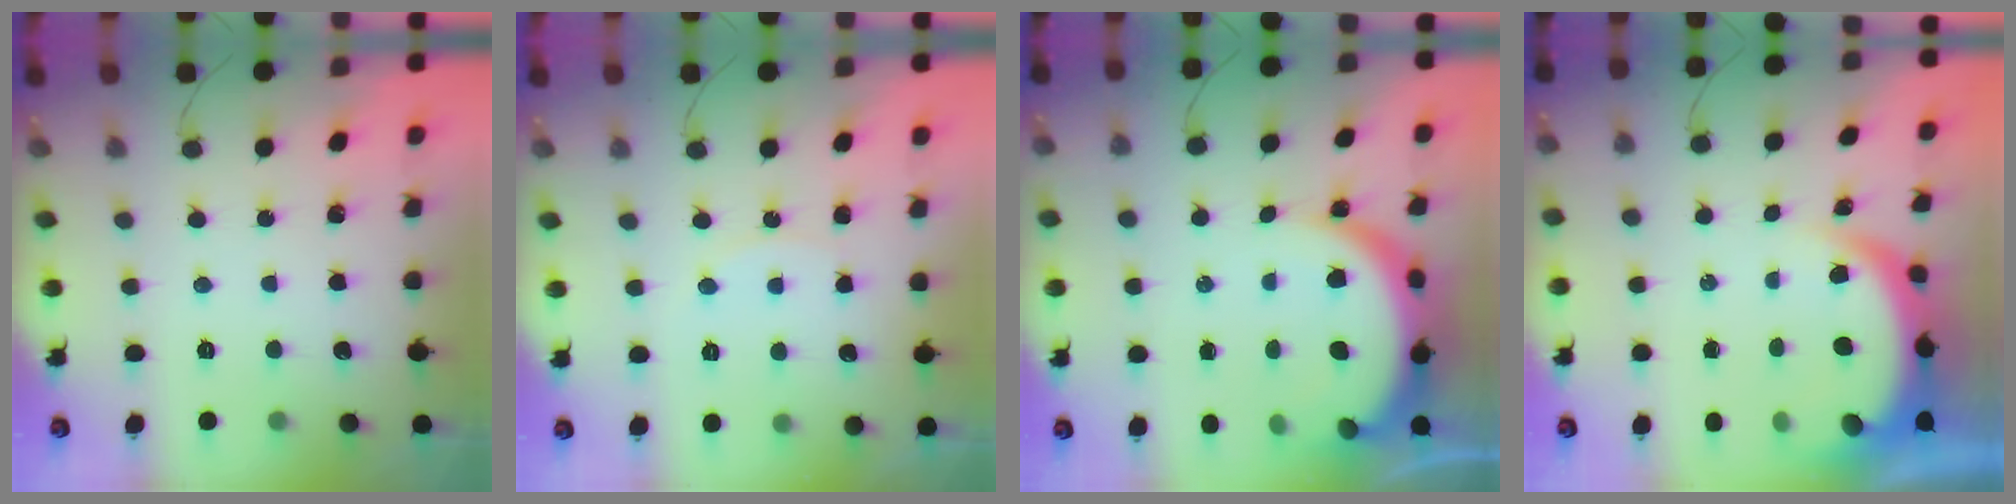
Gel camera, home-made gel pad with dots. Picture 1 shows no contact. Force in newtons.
{"total": 6.1, "press": 6.1, "slide": 0.6}
{"total": 10.3, "press": 10.2, "slide": 1.0}
{"total": 6.9, "press": 6.8, "slide": 0.8}